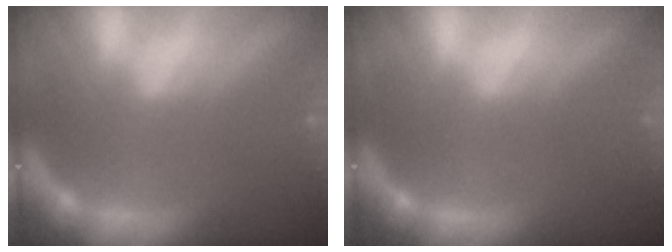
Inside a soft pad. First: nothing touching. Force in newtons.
{"total": 0.0}